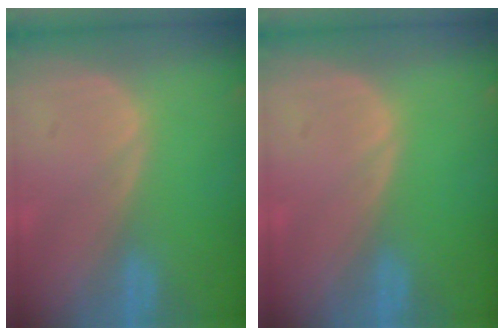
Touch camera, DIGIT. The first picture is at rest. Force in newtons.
{"total": 0.0}